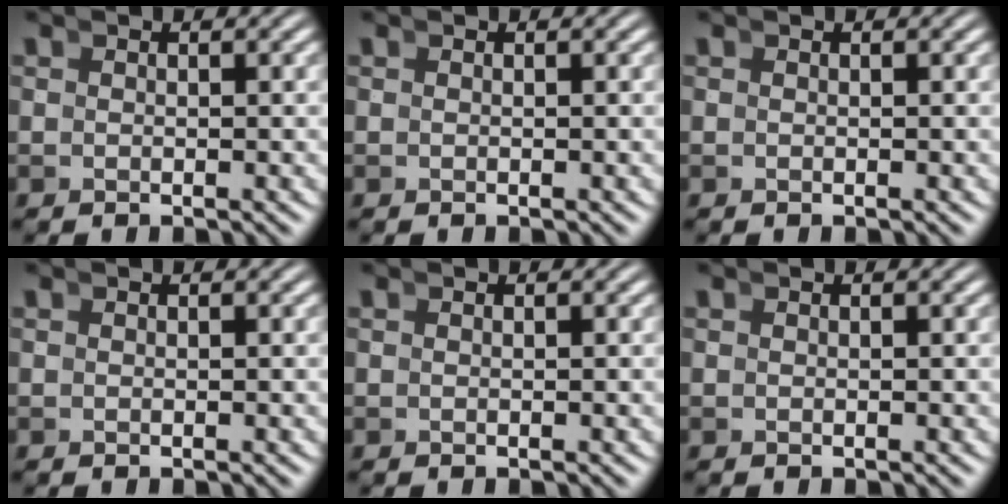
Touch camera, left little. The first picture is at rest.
{"total": 0.0}
{"total": 0.0}
{"total": 0.0}
{"total": 0.0}
{"total": 0.0}